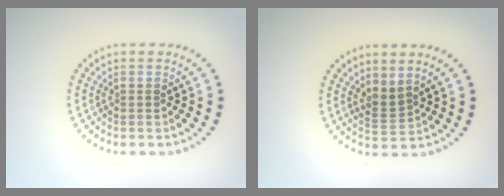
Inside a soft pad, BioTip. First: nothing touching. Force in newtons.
{"total": 1.8, "press": 1.3, "slide": 1.3}